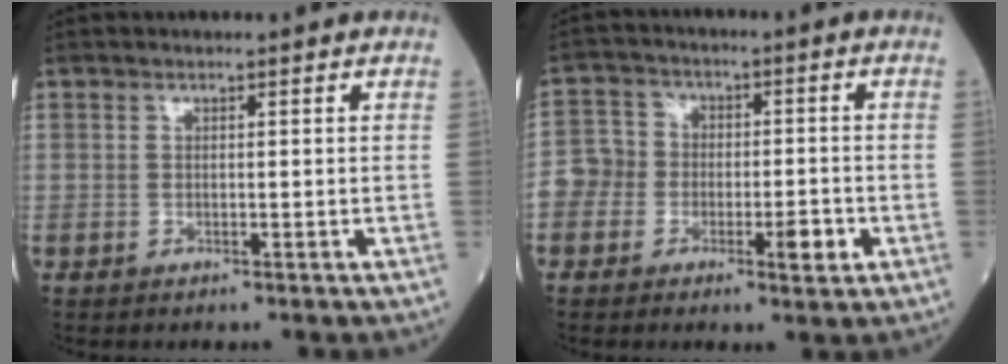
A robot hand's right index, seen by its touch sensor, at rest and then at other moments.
{"total": 7.3, "force": [-2.7, 5.3, 4.2], "torque": [-0.061, 0.017, -0.055]}